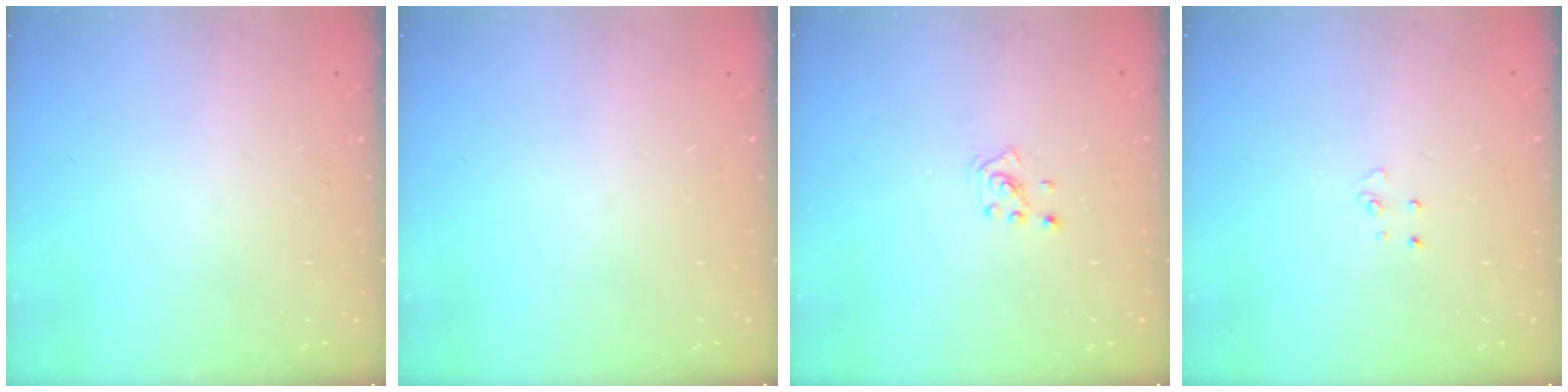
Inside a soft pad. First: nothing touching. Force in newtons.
{"total": 0.0}
{"total": 2.0, "press": 2.0, "slide": 0.6}
{"total": 2.9, "press": 2.9, "slide": 0.2}